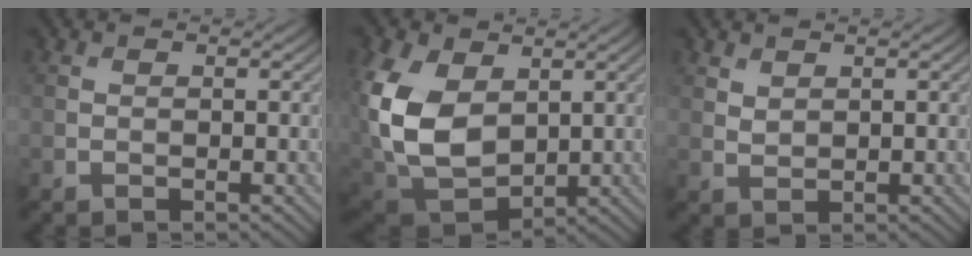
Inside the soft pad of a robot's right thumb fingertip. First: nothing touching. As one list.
[{"total": 16.0, "force": [2.8, 11.0, 11.3], "torque": [-0.284, -0.015, 0.068]}, {"total": 1.4, "force": [1.2, 0.7, 0.5], "torque": [-0.018, -0.002, 0.028]}]